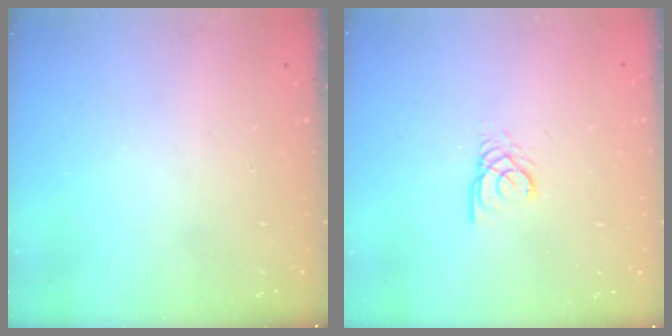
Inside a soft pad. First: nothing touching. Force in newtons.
{"total": 2.6, "press": 2.6, "slide": 0.1}